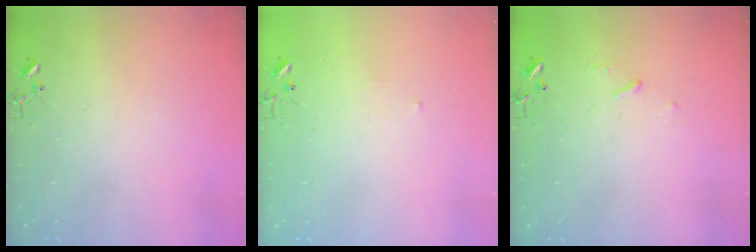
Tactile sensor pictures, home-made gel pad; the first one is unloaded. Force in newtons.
{"total": 2.9, "press": 2.9, "slide": 0.4}
{"total": 3.9, "press": 3.8, "slide": 0.6}